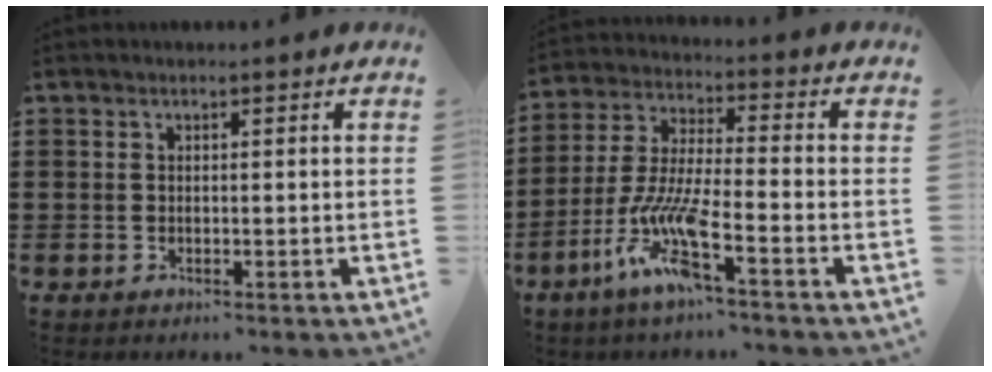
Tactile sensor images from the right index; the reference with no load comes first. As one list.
[{"total": 10.3, "force": [-6.1, 1.3, 8.2], "torque": [-0.197, -0.020, -0.125]}]